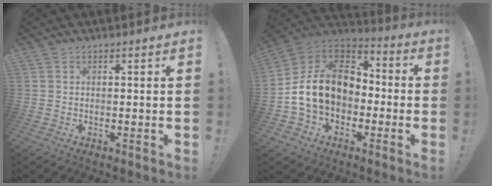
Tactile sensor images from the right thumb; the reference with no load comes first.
{"total": 18.9, "force": [0.8, 14.3, 12.4], "torque": [-0.203, 0.018, 0.030]}